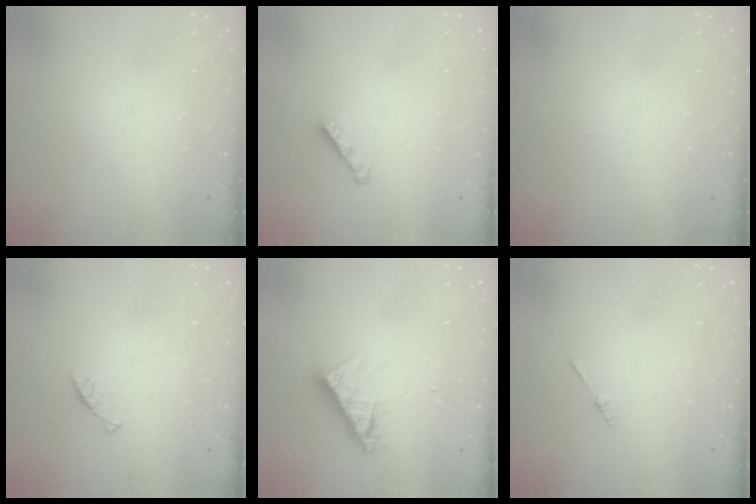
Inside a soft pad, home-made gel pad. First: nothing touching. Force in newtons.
{"total": 2.4, "press": 2.4, "slide": 0.1}
{"total": 0.0}
{"total": 3.0, "press": 3.0, "slide": 0.3}
{"total": 9.0, "press": 8.9, "slide": 0.8}
{"total": 1.3, "press": 1.3, "slide": 0.3}